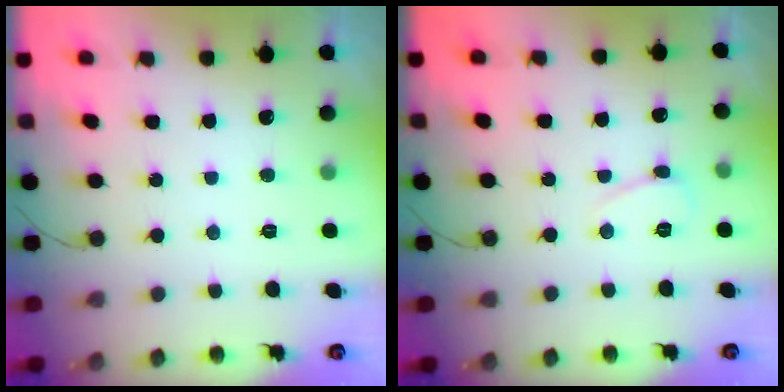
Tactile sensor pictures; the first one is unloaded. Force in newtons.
{"total": 4.0, "press": 3.9, "slide": 0.5}